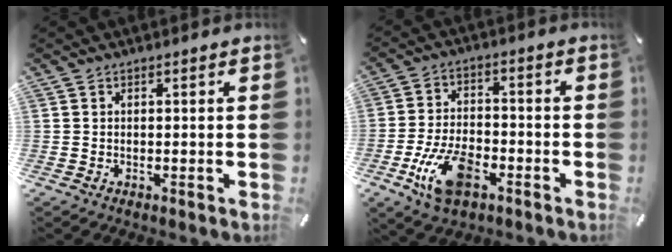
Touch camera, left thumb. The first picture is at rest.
{"total": 12.2, "force": [-5.4, 6.6, 8.7], "torque": [-0.179, 0.017, -0.096]}